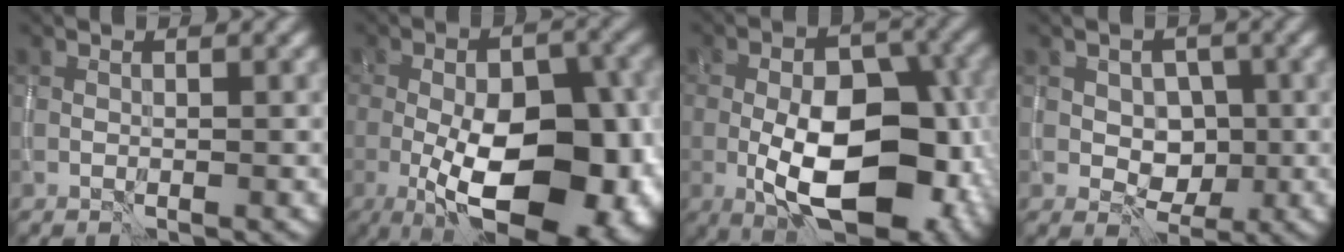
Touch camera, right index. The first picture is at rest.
{"total": 15.4, "force": [-3.9, 7.5, 12.9], "torque": [-0.173, -0.008, -0.052]}
{"total": 12.1, "force": [-3.4, 6.1, 9.9], "torque": [-0.148, 0.002, -0.061]}
{"total": 3.1, "force": [-0.1, 2.5, 1.8], "torque": [-0.019, 0.000, -0.004]}